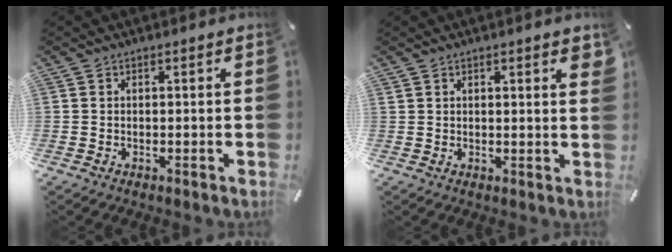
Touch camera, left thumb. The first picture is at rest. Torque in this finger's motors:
{"motor_torque": [0.23, -0.42, 0.06, -0.03, 0.01]}